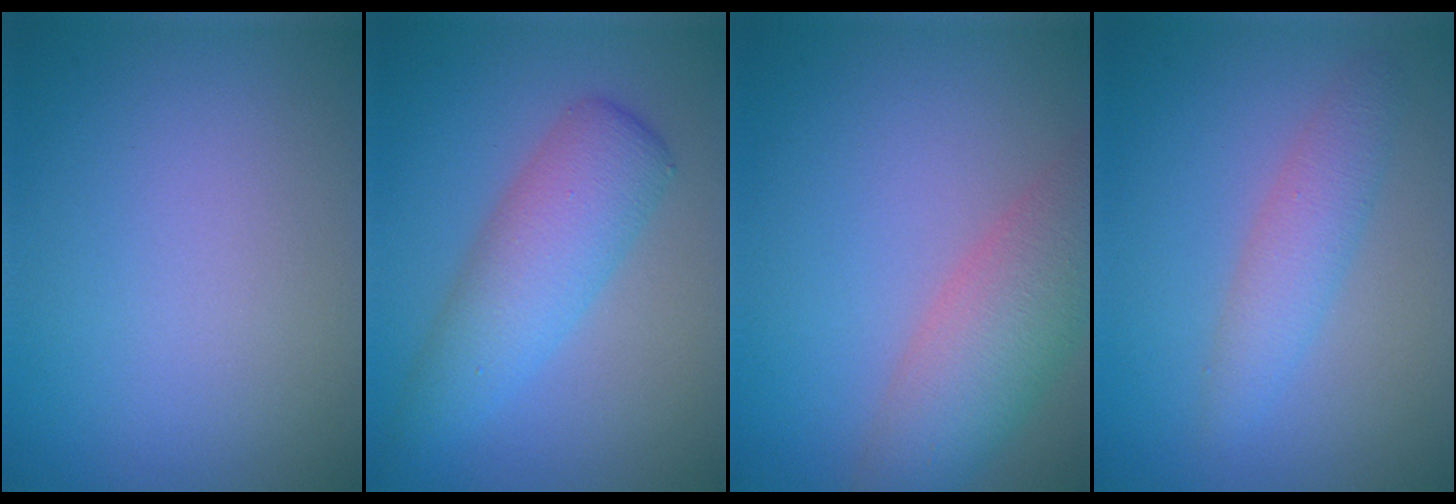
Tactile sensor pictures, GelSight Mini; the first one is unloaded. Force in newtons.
{"total": 5.0, "press": 5.0, "slide": 0.2}
{"total": 6.2, "press": 6.2, "slide": 0.4}
{"total": 2.6, "press": 2.6, "slide": 0.1}